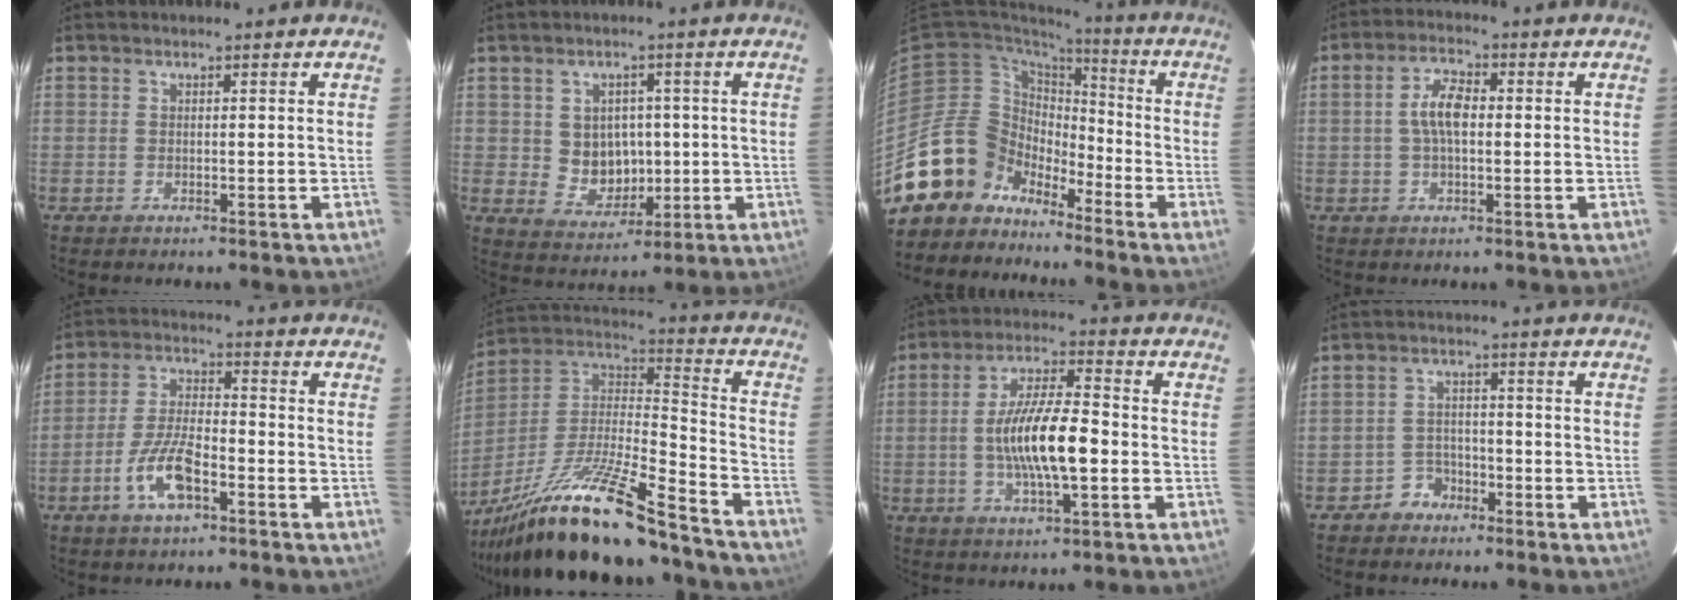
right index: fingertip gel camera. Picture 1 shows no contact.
{"total": 7.5, "force": [0.3, 6.8, 3.3], "torque": [-0.067, 0.006, 0.025]}
{"total": 13.6, "force": [-10.6, 8.3, 1.5], "torque": [-0.043, 0.029, -0.189]}
{"total": 5.8, "force": [0.2, 2.6, 5.2], "torque": [-0.098, 0.012, 0.005]}
{"total": 9.3, "force": [-4.6, 3.2, 7.4], "torque": [-0.154, 0.002, -0.085]}
{"total": 24.2, "force": [-18.7, 3.8, 14.9], "torque": [-0.277, -0.028, -0.316]}
{"total": 12.8, "force": [-2.0, 3.3, 12.2], "torque": [-0.229, 0.000, -0.035]}
{"total": 4.2, "force": [-2.9, 3.0, 0.2], "torque": [-0.009, 0.016, -0.050]}